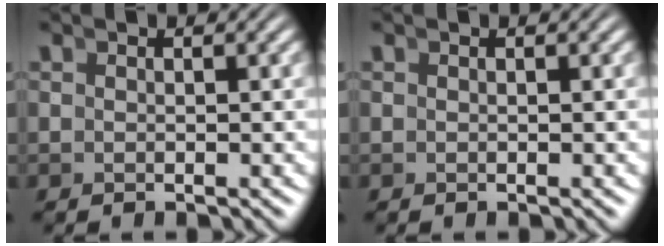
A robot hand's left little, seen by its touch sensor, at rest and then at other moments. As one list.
[{"total": 0.0}]